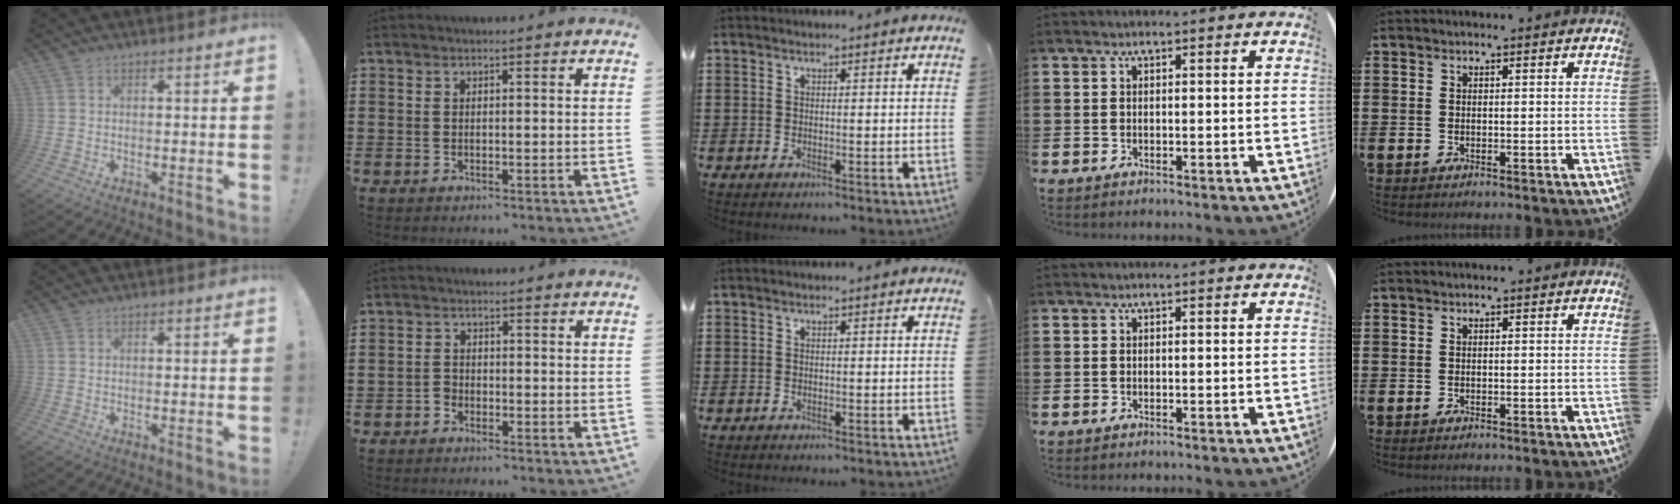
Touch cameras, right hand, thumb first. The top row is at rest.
{"index": {"total": 1.4, "force": [-1.2, 0.7, 0.3], "torque": [-0.009, 0.001, -0.024]}}